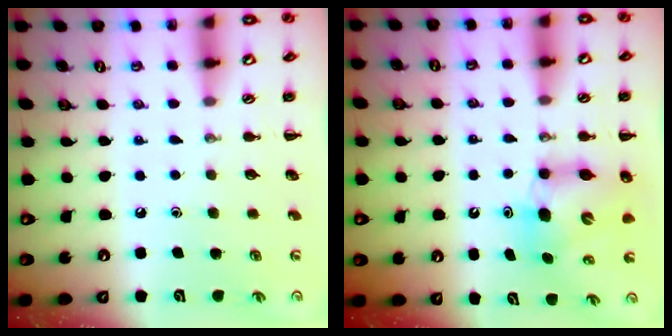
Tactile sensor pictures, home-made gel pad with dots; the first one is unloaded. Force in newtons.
{"total": 6.7, "press": 6.5, "slide": 1.5}